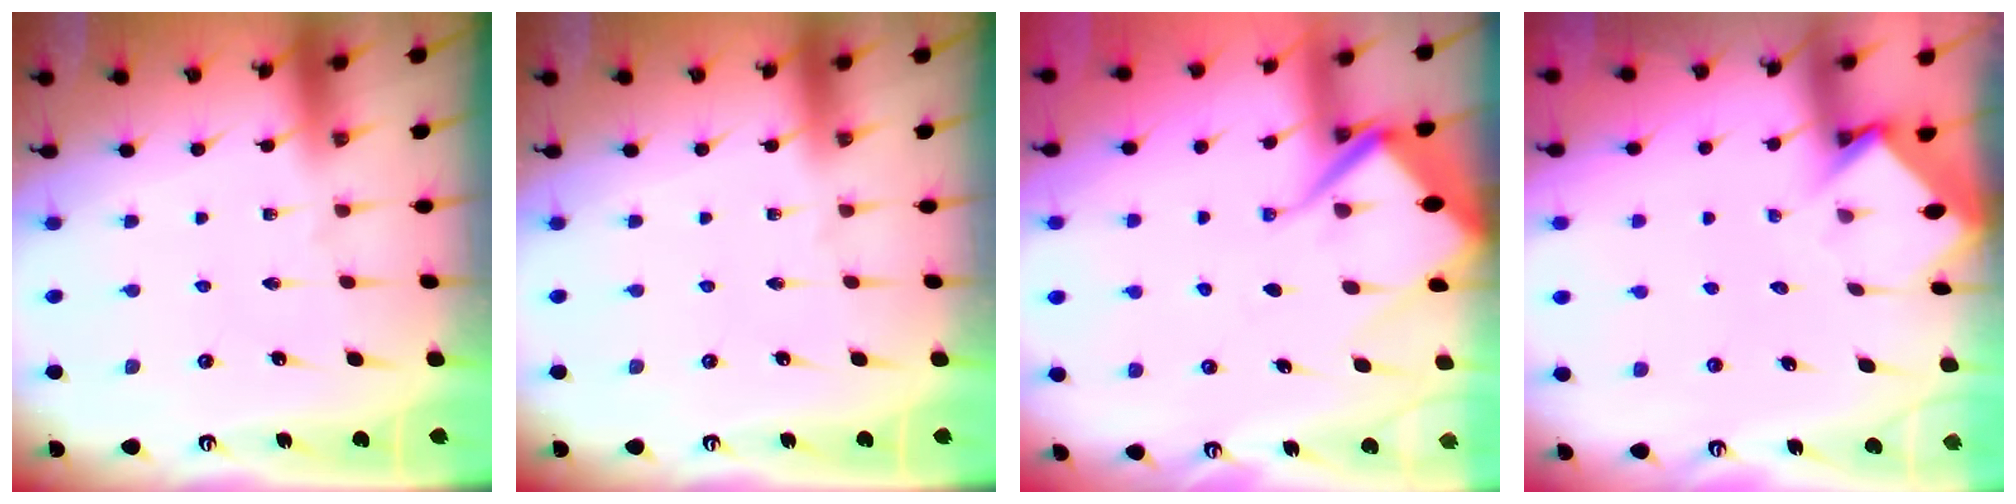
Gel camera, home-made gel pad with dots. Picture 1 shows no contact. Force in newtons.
{"total": 0.0}
{"total": 11.3, "press": 11.2, "slide": 1.3}
{"total": 3.4, "press": 3.4, "slide": 0.3}